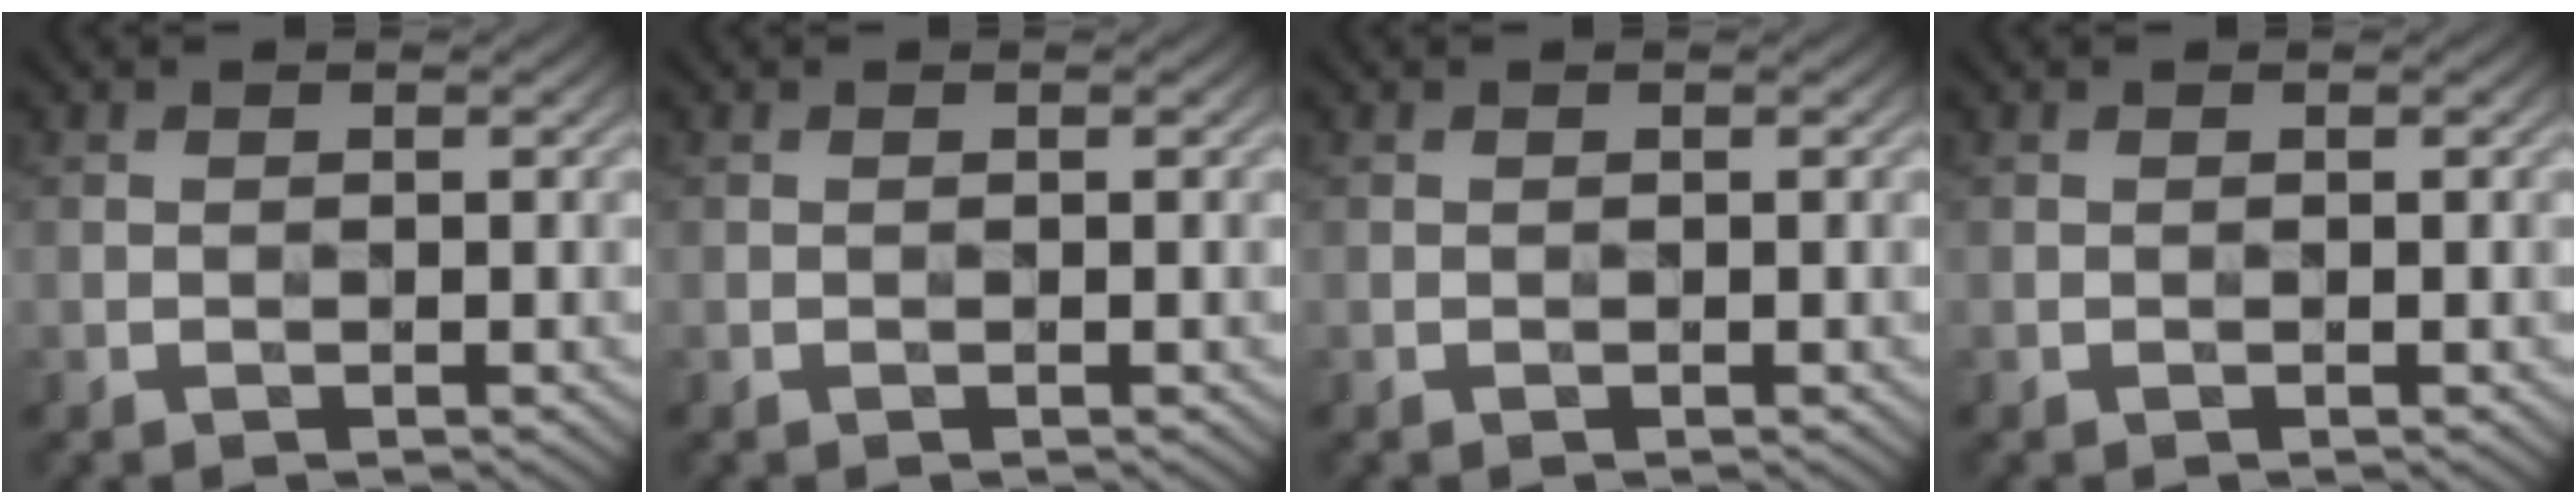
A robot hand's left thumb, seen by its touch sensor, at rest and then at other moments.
{"total": 0.0}
{"total": 0.0}
{"total": 0.0}